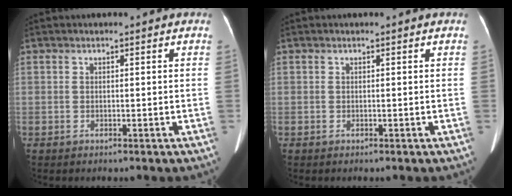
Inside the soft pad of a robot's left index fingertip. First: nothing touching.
{"total": 0.0}